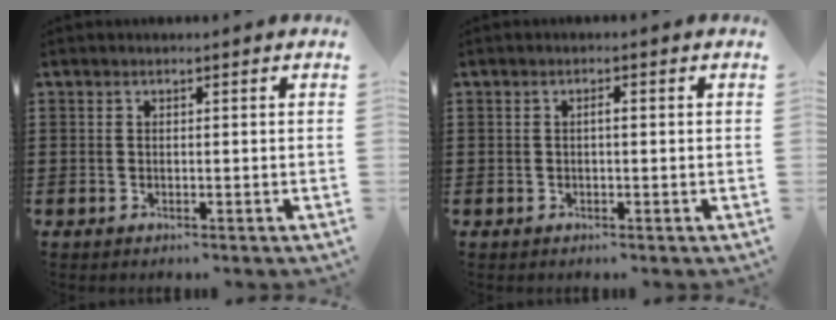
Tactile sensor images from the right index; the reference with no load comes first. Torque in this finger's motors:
{"motor_torque": [0.47, 0.31, 0.12, 0.04]}